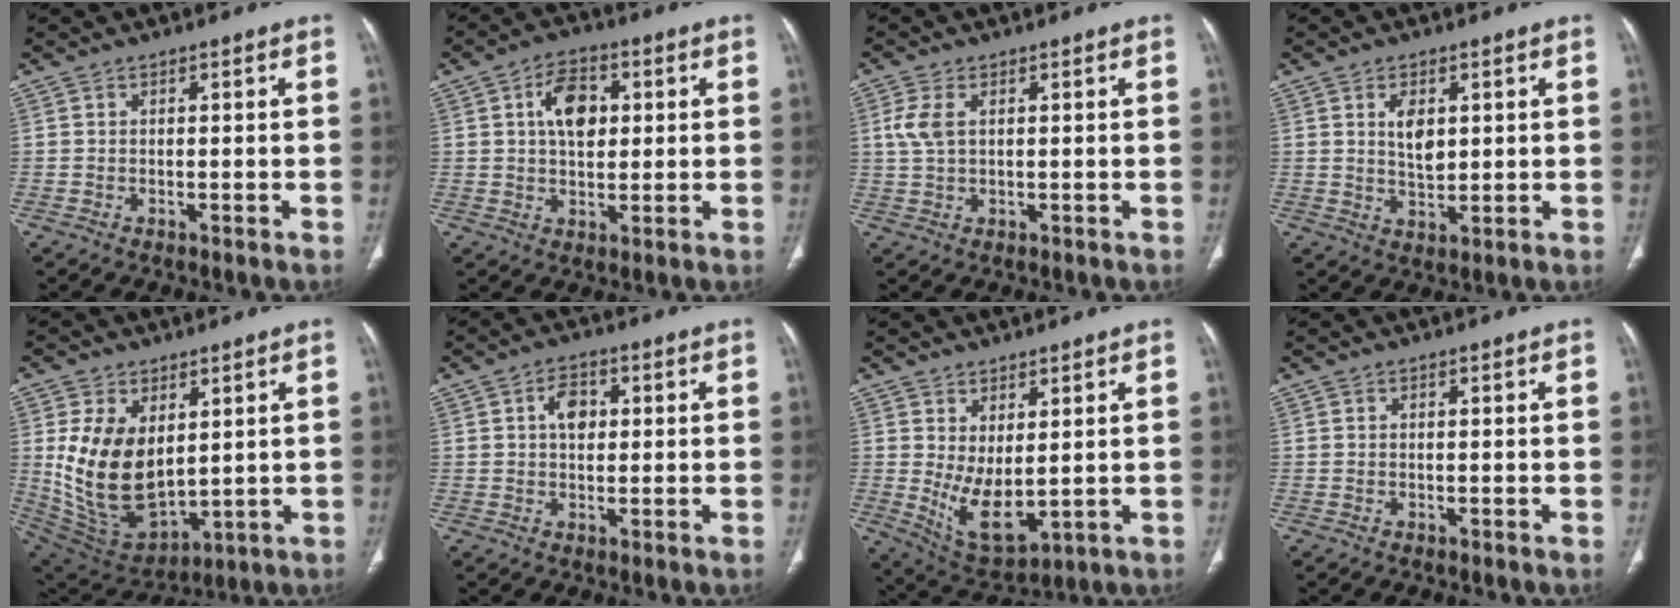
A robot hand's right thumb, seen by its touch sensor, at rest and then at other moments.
{"total": 8.2, "force": [2.0, 5.2, 6.0], "torque": [-0.079, 0.002, 0.030]}
{"total": 4.0, "force": [1.0, 2.1, 3.3], "torque": [-0.088, 0.005, 0.021]}
{"total": 5.2, "force": [1.5, 2.9, 4.0], "torque": [-0.057, -0.011, 0.032]}
{"total": 16.4, "force": [2.9, 10.1, 12.5], "torque": [-0.215, -0.023, 0.085]}
{"total": 4.5, "force": [1.0, 3.0, 3.1], "torque": [-0.041, 0.003, 0.014]}
{"total": 9.0, "force": [0.8, 4.5, 7.7], "torque": [-0.127, -0.027, 0.041]}
{"total": 0.0}